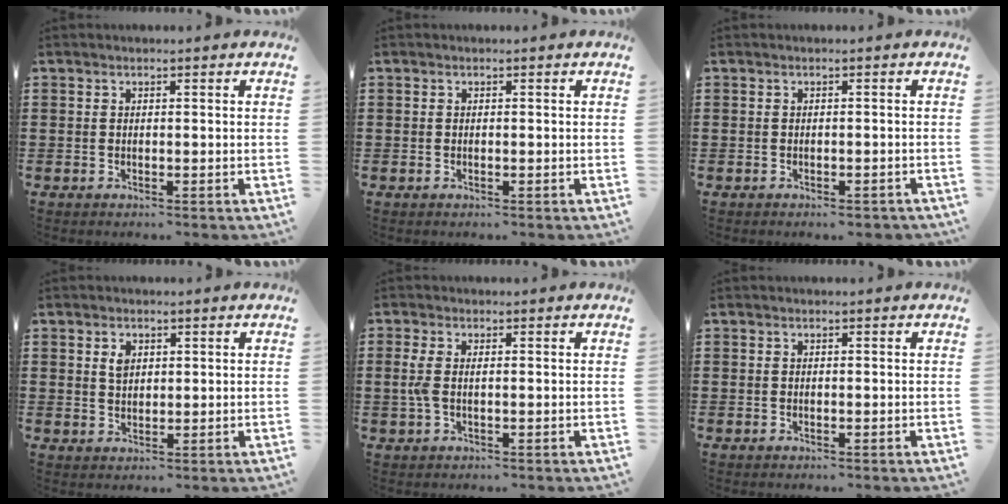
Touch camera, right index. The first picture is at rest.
{"total": 0.0}
{"total": 0.9, "force": [-0.8, 0.2, 0.4], "torque": [-0.012, -0.005, -0.015]}
{"total": 2.2, "force": [1.0, 1.4, 1.4], "torque": [-0.031, 0.004, 0.018]}
{"total": 2.6, "force": [0.0, 1.2, 2.3], "torque": [-0.060, -0.001, -0.006]}
{"total": 0.0}